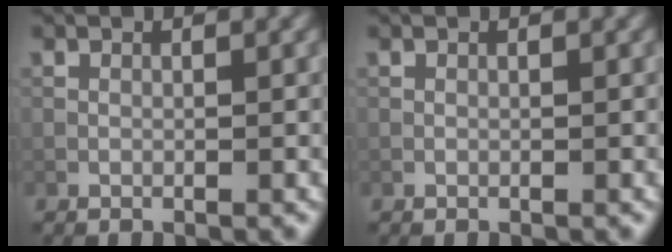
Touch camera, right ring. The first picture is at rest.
{"total": 0.0}